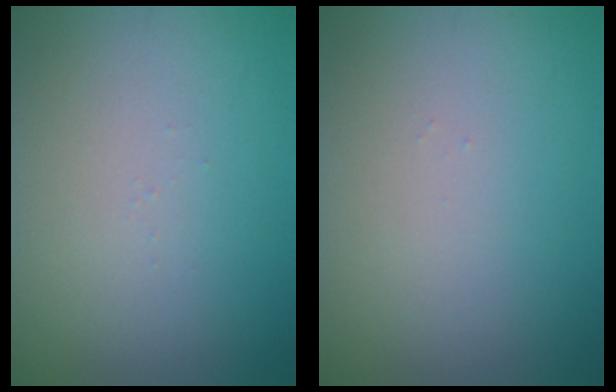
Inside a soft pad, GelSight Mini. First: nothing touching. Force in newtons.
{"total": 0.0}